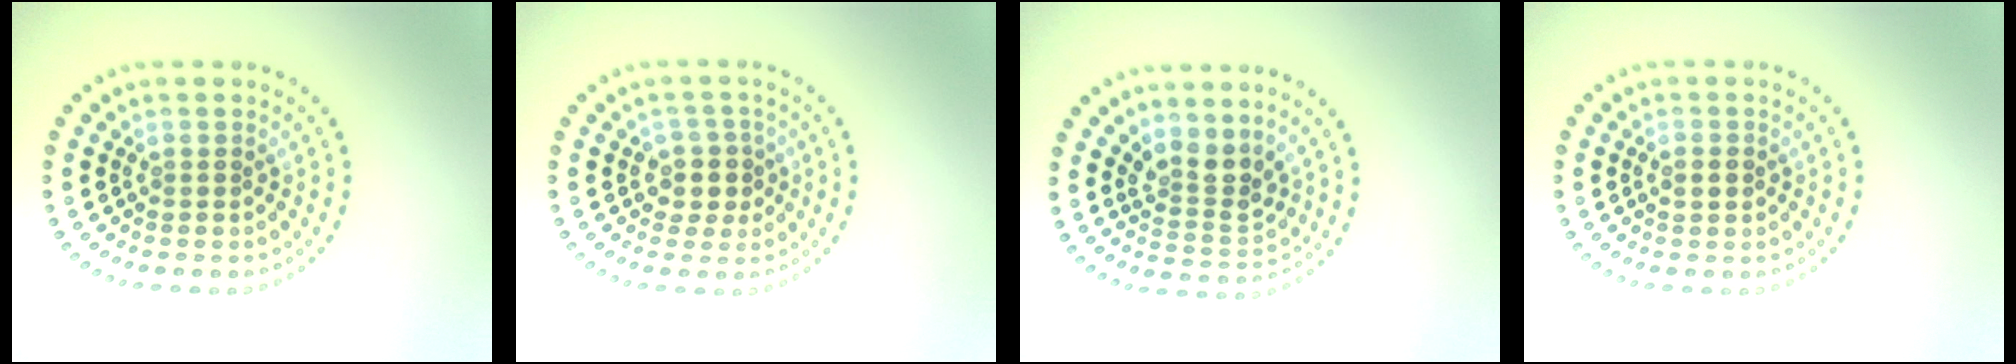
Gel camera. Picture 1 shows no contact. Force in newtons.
{"total": 2.6, "press": 2.2, "slide": 1.3}
{"total": 2.8, "press": 2.0, "slide": 1.9}
{"total": 1.8, "press": 1.8, "slide": 0.1}